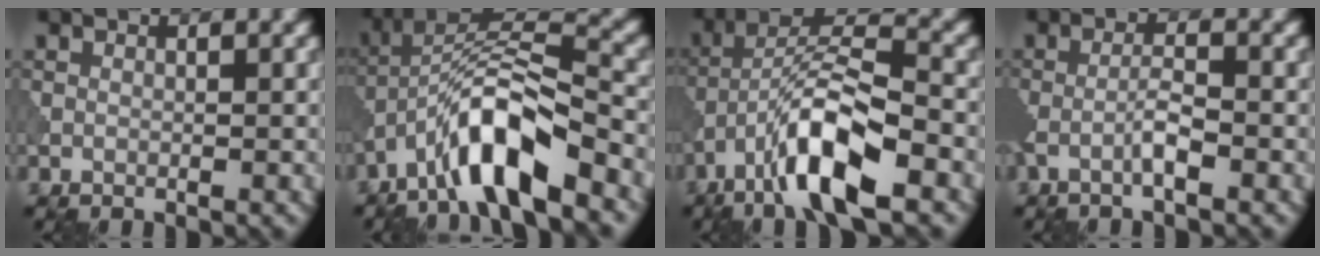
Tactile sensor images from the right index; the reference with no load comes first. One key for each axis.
{"total": 8.6, "fx": -4.9, "fy": 2.2, "fz": 6.7, "tx": -0.119, "ty": 0.018, "tz": -0.093}
{"total": 9.4, "fx": -5.0, "fy": 2.5, "fz": 7.6, "tx": -0.133, "ty": 0.016, "tz": -0.096}
{"total": 2.2, "fx": -0.8, "fy": 0.2, "fz": 2.0, "tx": -0.038, "ty": 0.009, "tz": -0.023}